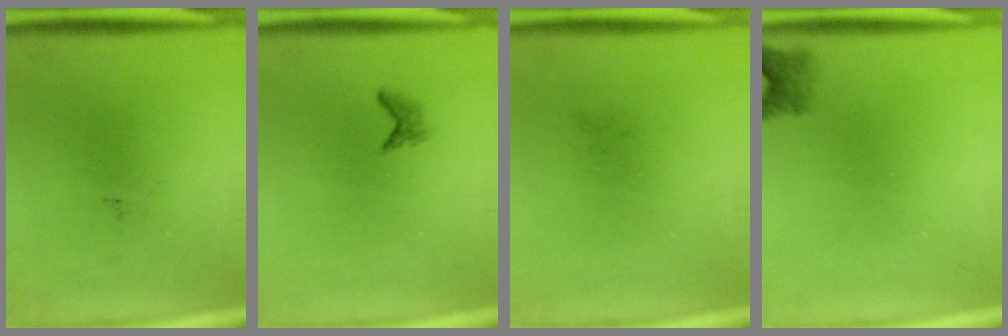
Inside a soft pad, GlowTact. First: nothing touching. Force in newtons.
{"total": 1.0}
{"total": 0.0}
{"total": 2.0}